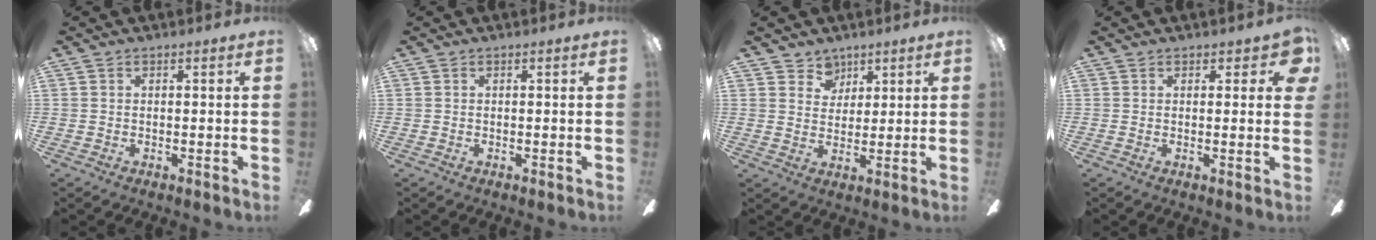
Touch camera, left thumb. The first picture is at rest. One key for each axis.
{"total": 0.0}
{"total": 5.3, "fx": 3.9, "fy": 3.7, "fz": 0.1, "tx": 0.001, "ty": -0.017, "tz": 0.070}
{"total": 4.0, "fx": 2.0, "fy": 1.9, "fz": 3.0, "tx": -0.027, "ty": -0.005, "tz": 0.030}